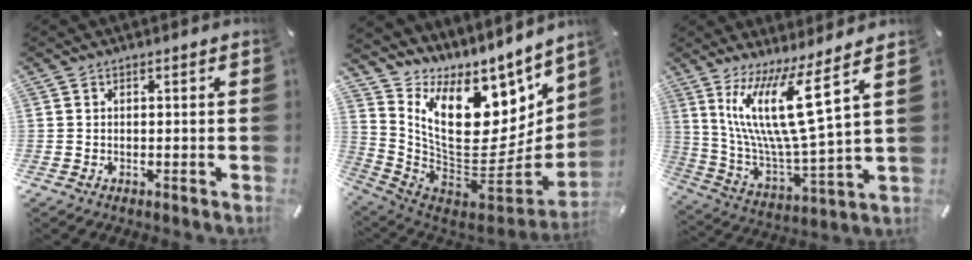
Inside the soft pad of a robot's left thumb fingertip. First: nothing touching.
{"total": 16.7, "force": [7.2, 10.9, 10.4], "torque": [-0.180, -0.098, 0.134]}
{"total": 17.3, "force": [8.6, 2.8, 14.7], "torque": [-0.308, -0.047, 0.133]}